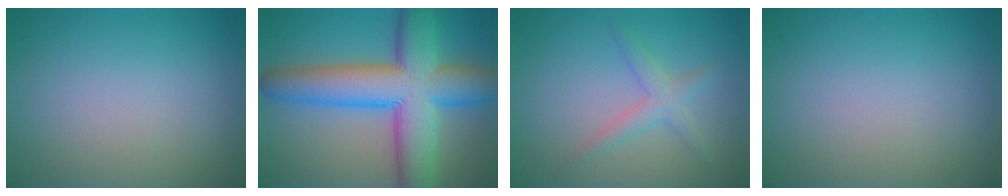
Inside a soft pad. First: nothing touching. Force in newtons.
{"total": 11.7, "press": 11.7, "slide": 0.1}
{"total": 2.1, "press": 2.1, "slide": 0.1}
{"total": 0.0}